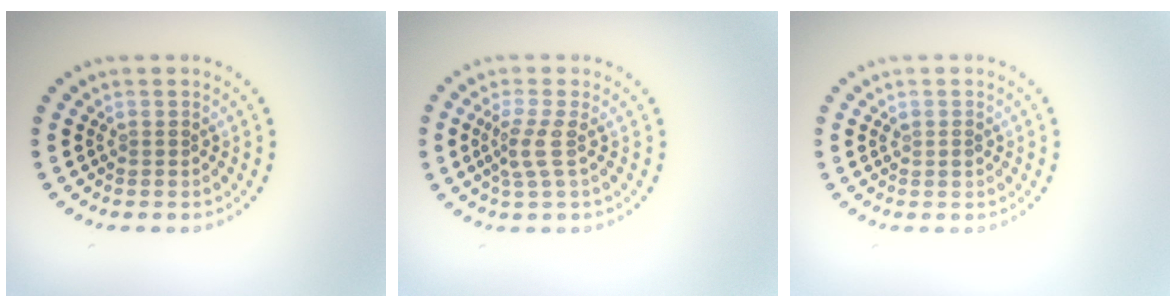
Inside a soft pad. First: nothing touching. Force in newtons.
{"total": 2.2, "press": 1.6, "slide": 1.6}
{"total": 0.7, "press": 0.7, "slide": 0.2}